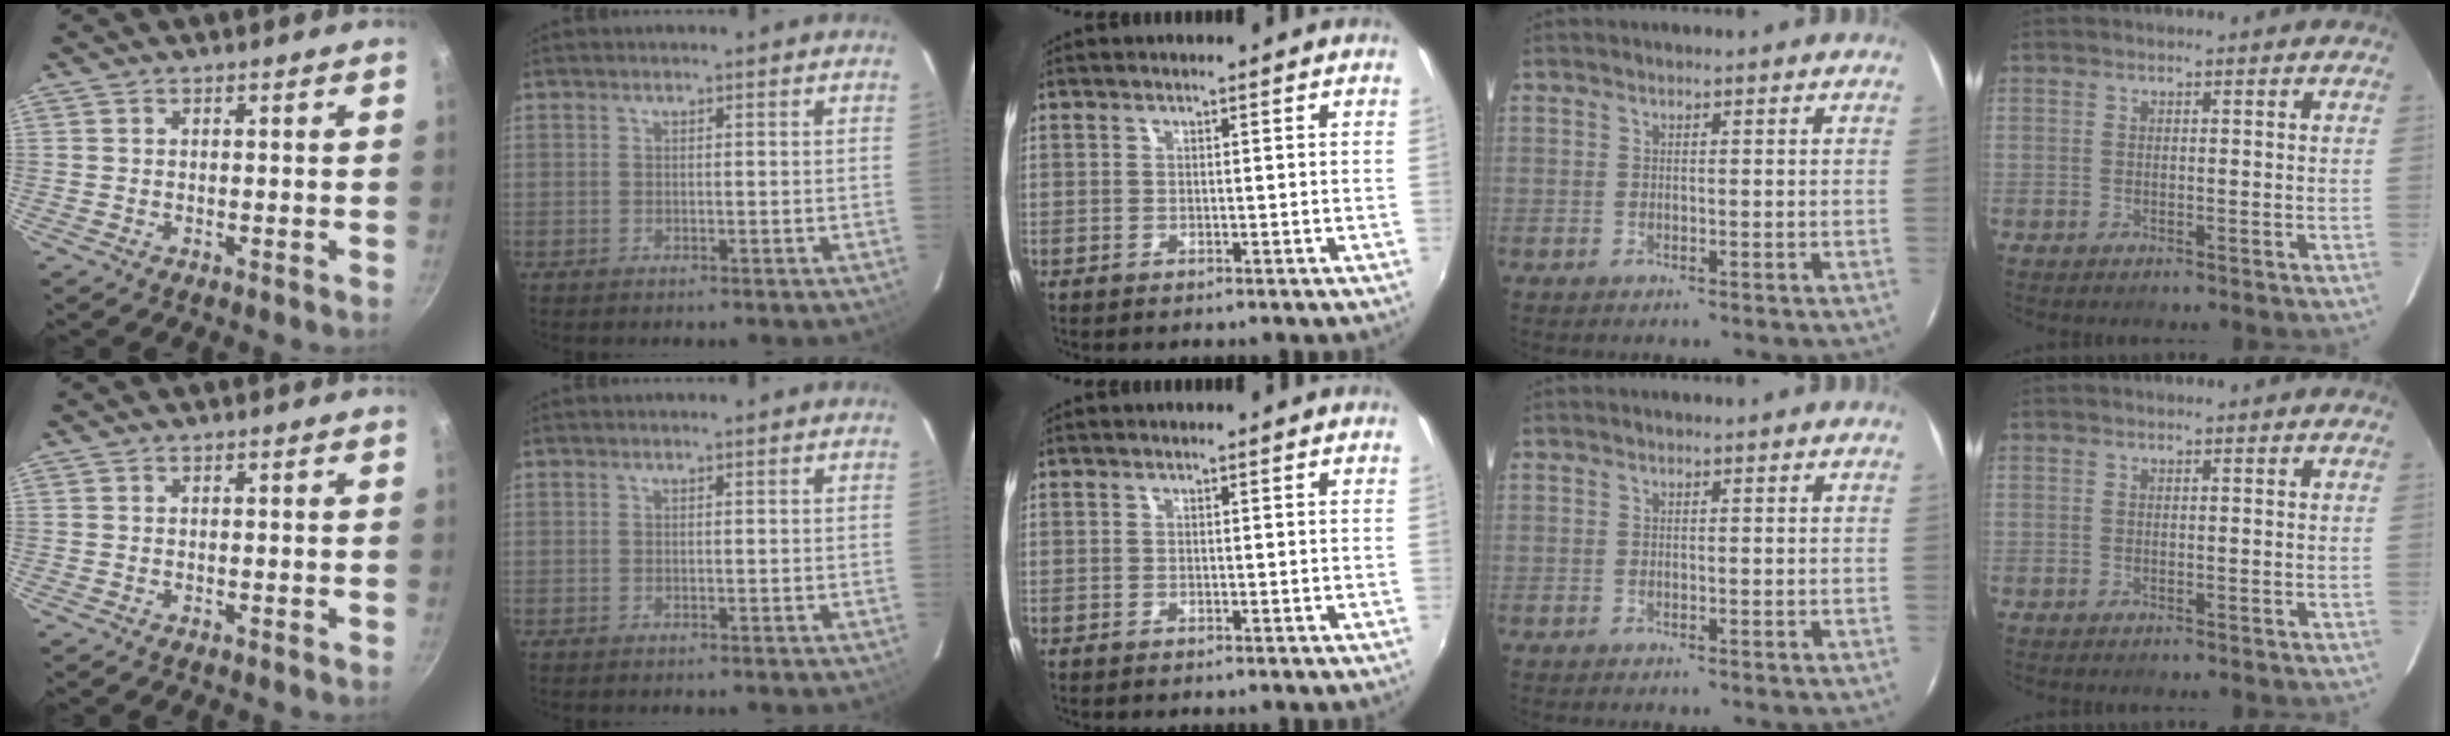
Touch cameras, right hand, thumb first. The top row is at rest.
{}